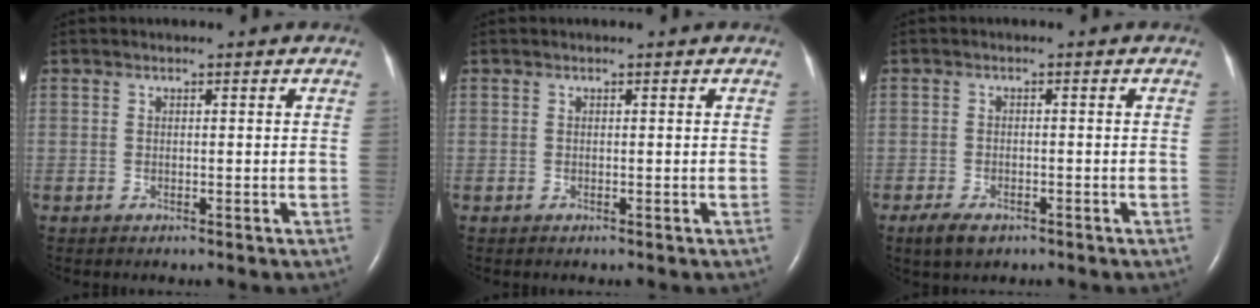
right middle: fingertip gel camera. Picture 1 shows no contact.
{"total": 0.0}
{"total": 3.5, "force": [-2.2, 1.6, 2.1], "torque": [-0.049, -0.006, -0.033]}